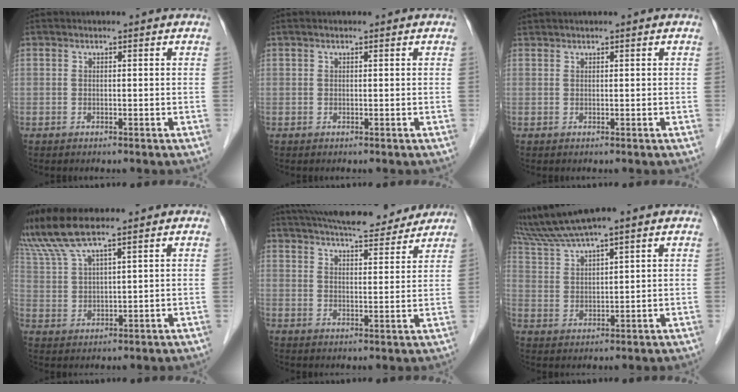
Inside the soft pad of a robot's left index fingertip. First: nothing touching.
{"total": 0.6, "force": [0.4, 0.1, 0.4], "torque": [-0.012, 0.011, 0.008]}
{"total": 0.5, "force": [0.5, 0.0, 0.2], "torque": [-0.008, 0.011, 0.016]}
{"total": 8.5, "force": [7.3, -0.2, 4.4], "torque": [-0.103, 0.017, 0.147]}
{"total": 16.5, "force": [14.9, 2.9, 6.7], "torque": [-0.109, 0.023, 0.210]}
{"total": 8.2, "force": [7.2, -0.7, 3.9], "torque": [-0.088, 0.023, 0.142]}